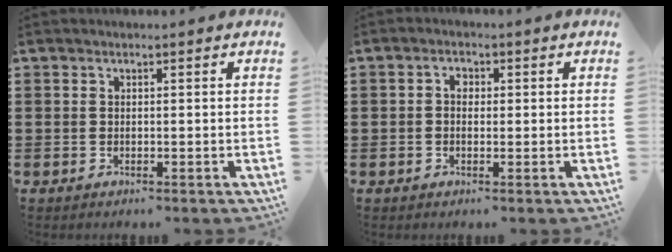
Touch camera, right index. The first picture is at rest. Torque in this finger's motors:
{"motor_torque": [2.14, 0.00, 0.04, -0.01]}